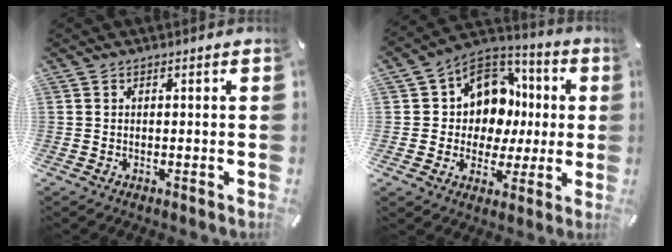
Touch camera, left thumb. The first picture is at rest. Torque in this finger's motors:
{"motor_torque": [2.07, 2.61, 0.36, -0.06, 0.08]}